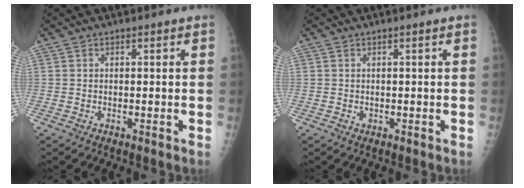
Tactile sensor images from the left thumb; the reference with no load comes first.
{"total": 0.0}